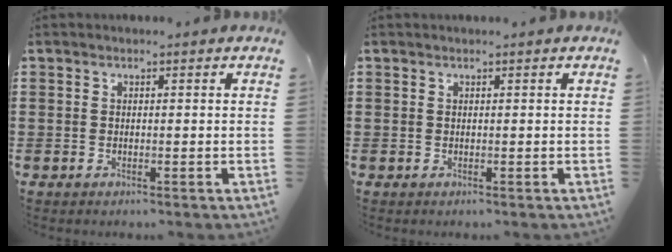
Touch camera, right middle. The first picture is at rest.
{"total": 0.0}